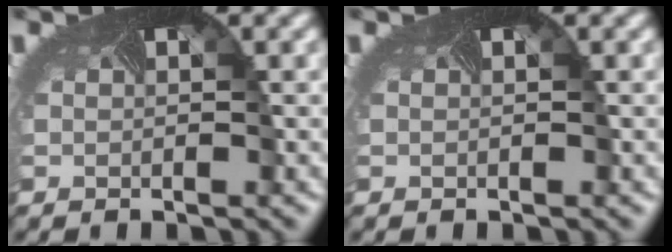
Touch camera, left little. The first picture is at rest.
{"total": 0.0}